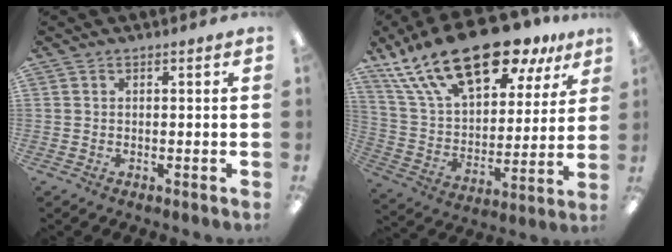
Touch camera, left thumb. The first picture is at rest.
{"total": 26.0, "force": [17.5, 10.9, 15.8], "torque": [-0.285, -0.100, 0.302]}